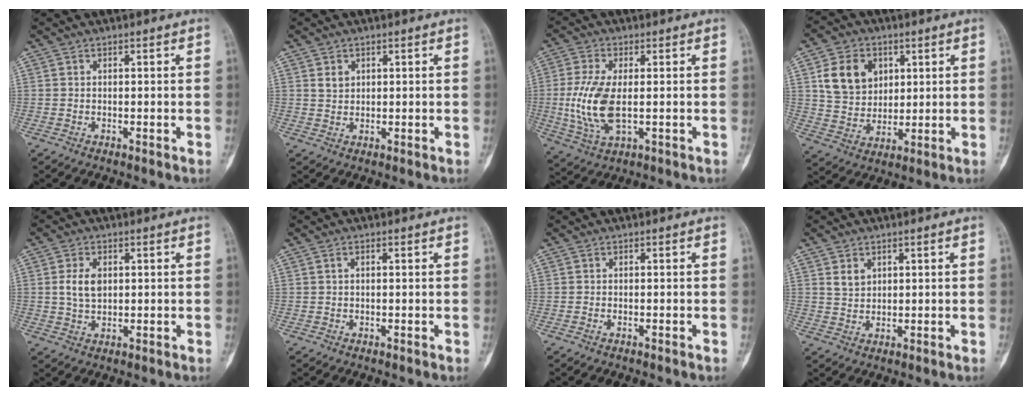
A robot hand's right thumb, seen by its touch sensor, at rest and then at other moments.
{"total": 2.1, "force": [0.9, 1.6, 0.9], "torque": [-0.009, -0.005, 0.019]}
{"total": 10.9, "force": [-0.6, 5.1, 9.6], "torque": [-0.209, -0.008, -0.007]}
{"total": 11.3, "force": [3.6, 8.9, 5.8], "torque": [-0.071, -0.010, 0.073]}
{"total": 4.8, "force": [0.9, 3.1, 3.6], "torque": [-0.059, 0.000, 0.018]}
{"total": 0.7, "force": [0.2, 0.3, 0.6], "torque": [-0.011, 0.003, 0.003]}
{"total": 0.5, "force": [-0.3, 0.2, 0.4], "torque": [-0.011, 0.003, -0.004]}
{"total": 2.8, "force": [1.4, 2.1, 1.3], "torque": [-0.014, -0.009, 0.030]}